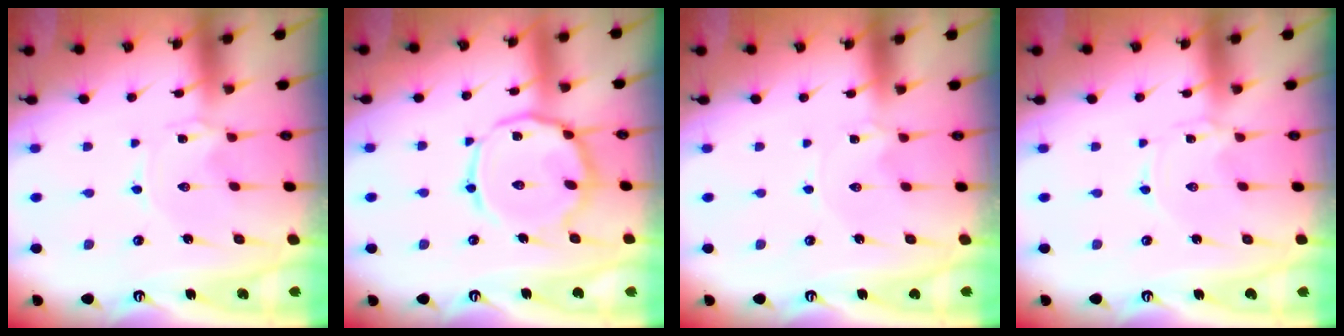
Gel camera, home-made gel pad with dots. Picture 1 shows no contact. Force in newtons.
{"total": 14.6, "press": 14.5, "slide": 0.9}
{"total": 1.1, "press": 1.0, "slide": 0.2}
{"total": 0.0}